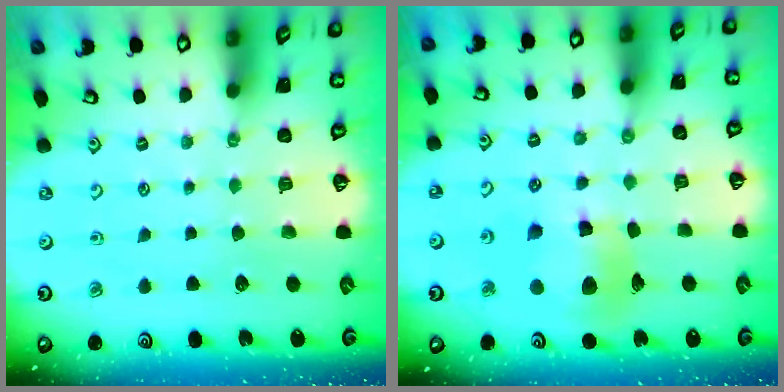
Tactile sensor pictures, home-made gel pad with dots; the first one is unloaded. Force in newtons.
{"total": 12.8, "press": 12.7, "slide": 1.5}